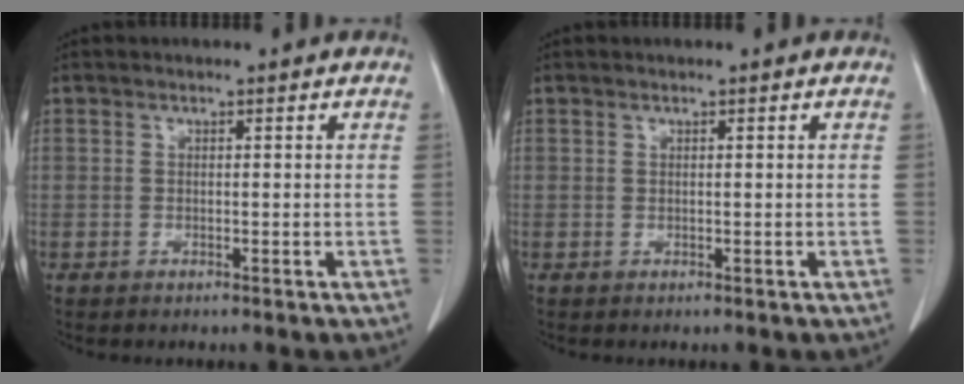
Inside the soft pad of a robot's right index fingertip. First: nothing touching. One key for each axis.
{"total": 0.0}